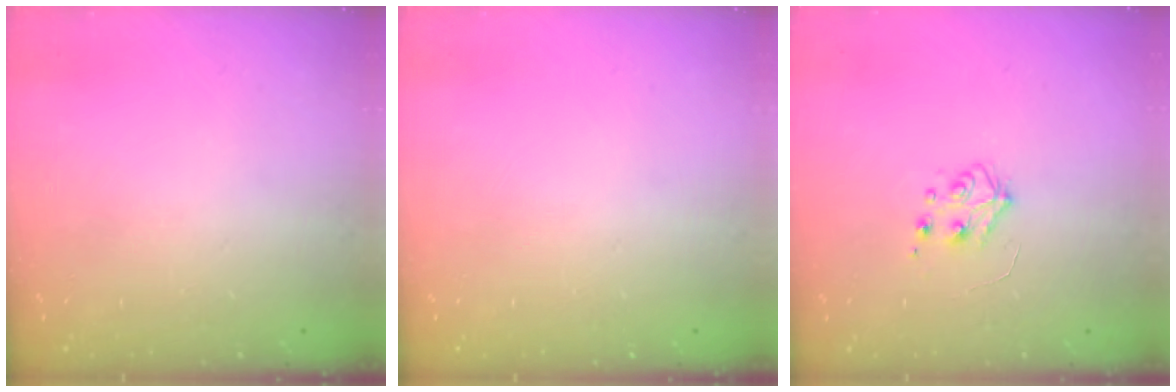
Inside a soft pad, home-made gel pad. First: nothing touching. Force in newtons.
{"total": 0.0}
{"total": 5.5, "press": 5.5, "slide": 0.6}